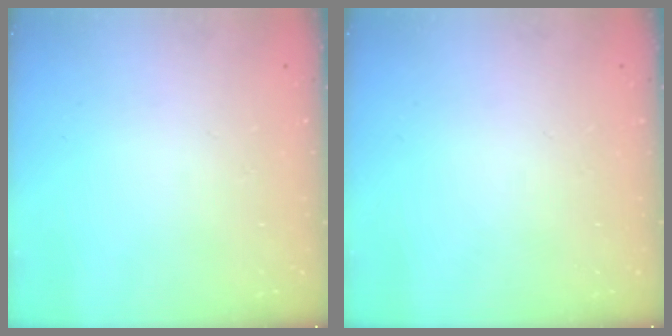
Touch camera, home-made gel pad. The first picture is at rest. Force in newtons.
{"total": 0.0}